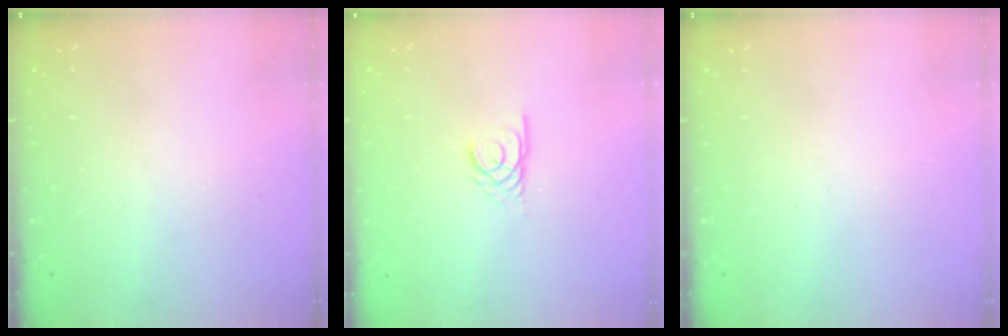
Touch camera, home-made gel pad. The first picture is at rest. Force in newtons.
{"total": 2.3, "press": 2.3, "slide": 0.1}
{"total": 0.0}